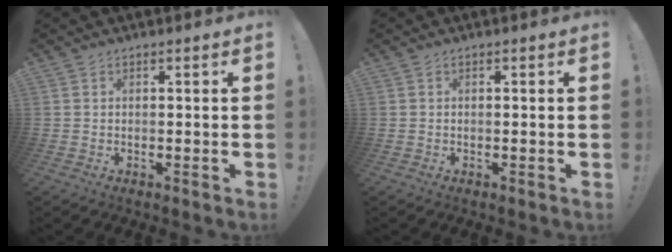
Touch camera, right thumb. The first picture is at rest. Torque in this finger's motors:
{"motor_torque": [0.38, 0.04, -0.35, -0.35, 0.00]}